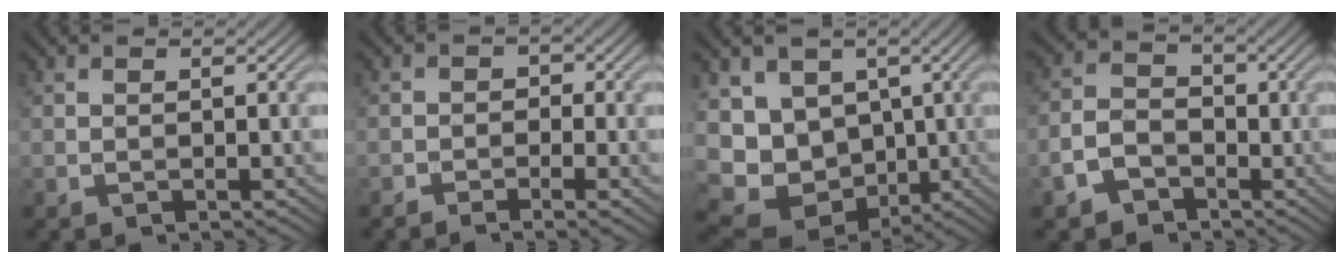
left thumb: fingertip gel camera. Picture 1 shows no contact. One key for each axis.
{"total": 3.4, "fx": -1.9, "fy": 1.8, "fz": 2.2, "tx": -0.023, "ty": 0.003, "tz": -0.030}
{"total": 9.6, "fx": 0.1, "fy": 8.4, "fz": 4.7, "tx": -0.119, "ty": -0.028, "tz": 0.000}
{"total": 5.1, "fx": -2.9, "fy": 3.7, "fz": 2.0, "tx": -0.043, "ty": 0.002, "tz": -0.067}